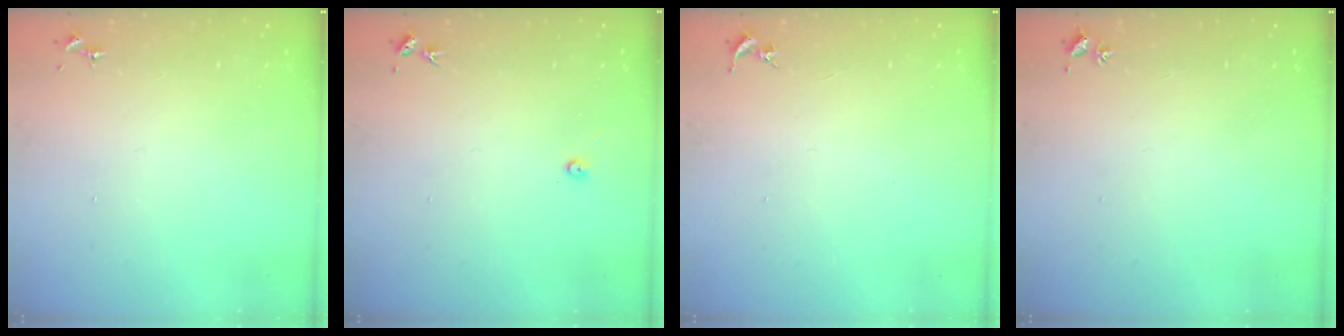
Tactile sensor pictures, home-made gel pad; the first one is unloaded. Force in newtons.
{"total": 3.0, "press": 3.0, "slide": 0.4}
{"total": 0.0}
{"total": 2.0, "press": 2.0, "slide": 0.3}